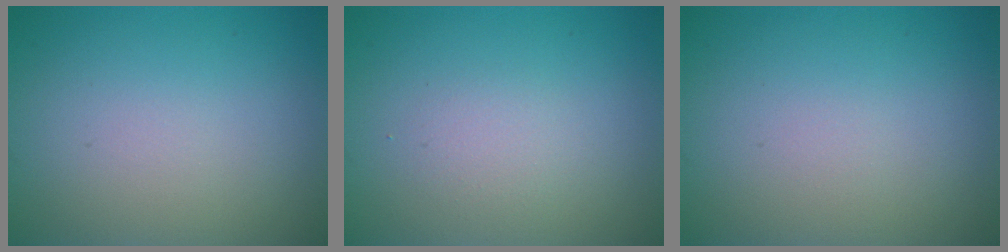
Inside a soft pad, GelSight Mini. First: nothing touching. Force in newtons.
{"total": 1.3, "press": 1.3, "slide": 0.1}
{"total": 0.0}